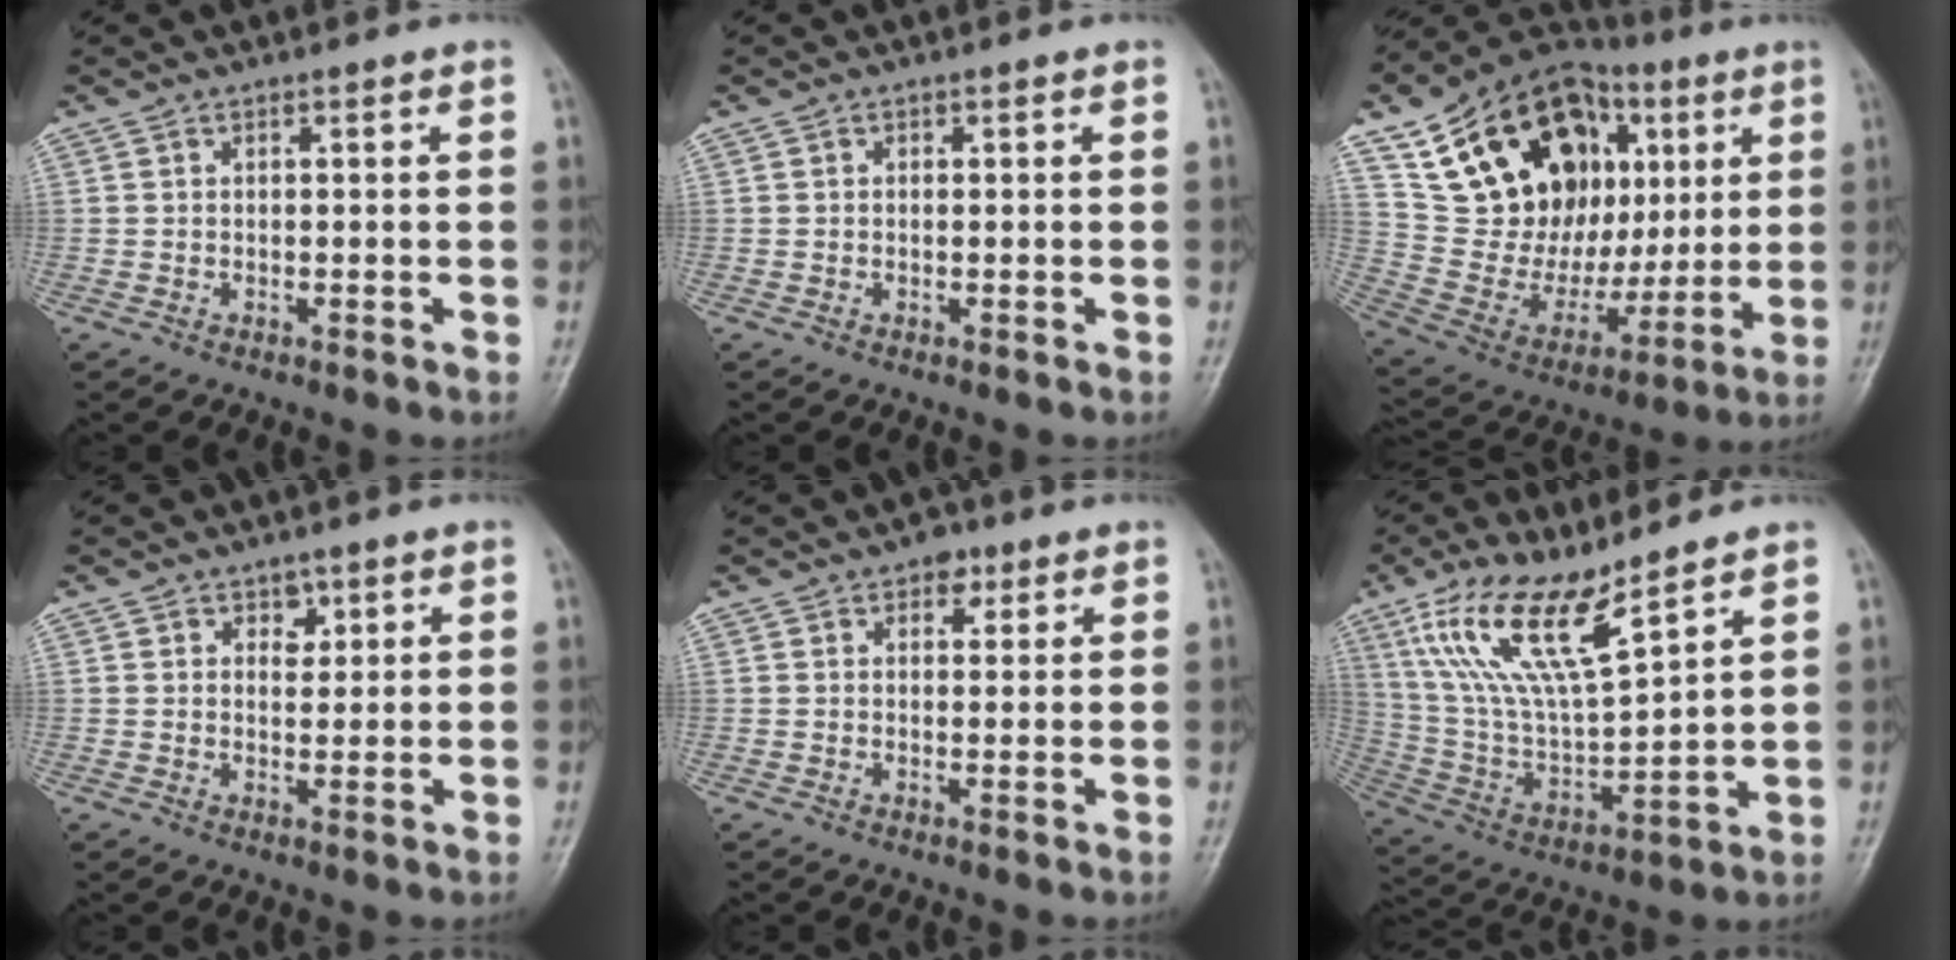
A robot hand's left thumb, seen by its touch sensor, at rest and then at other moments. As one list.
[{"total": 0.5, "force": [0.0, 0.4, 0.3], "torque": [-0.001, 0.002, -0.003]}, {"total": 29.0, "force": [9.5, 19.1, 19.6], "torque": [-0.285, 0.014, 0.174]}, {"total": 3.0, "force": [1.3, 2.3, 1.5], "torque": [0.000, -0.005, 0.017]}, {"total": 3.0, "force": [1.5, 2.1, 1.5], "torque": [0.001, -0.002, 0.015]}, {"total": 16.3, "force": [10.3, 4.6, 11.8], "torque": [-0.222, -0.048, 0.216]}]